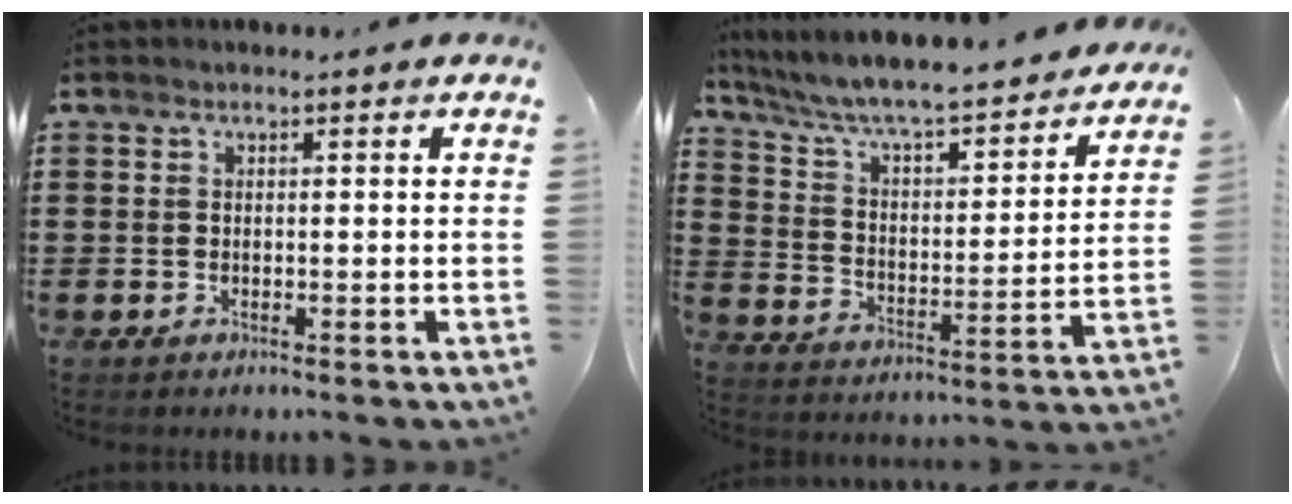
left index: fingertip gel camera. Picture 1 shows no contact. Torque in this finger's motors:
{"motor_torque": [2.15, -0.01, 0.48, 0.21]}